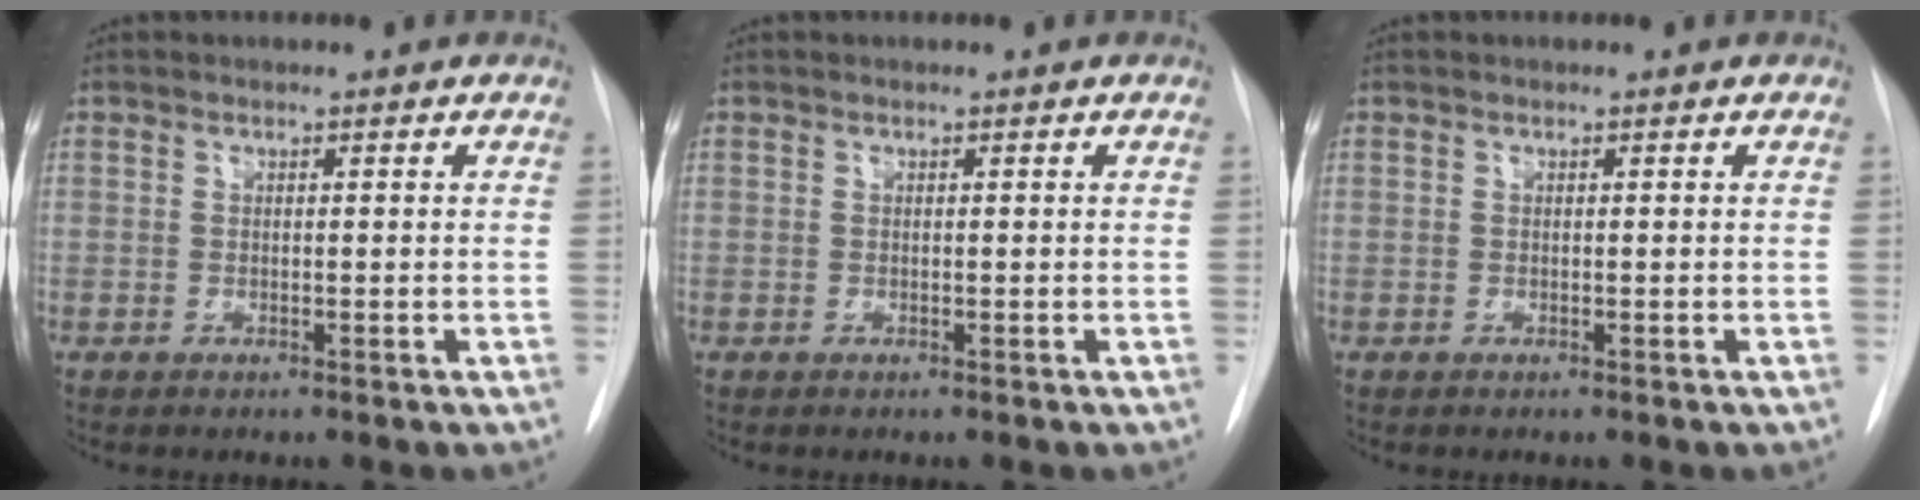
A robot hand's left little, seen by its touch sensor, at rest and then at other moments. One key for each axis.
{"total": 0.0}
{"total": 0.0}